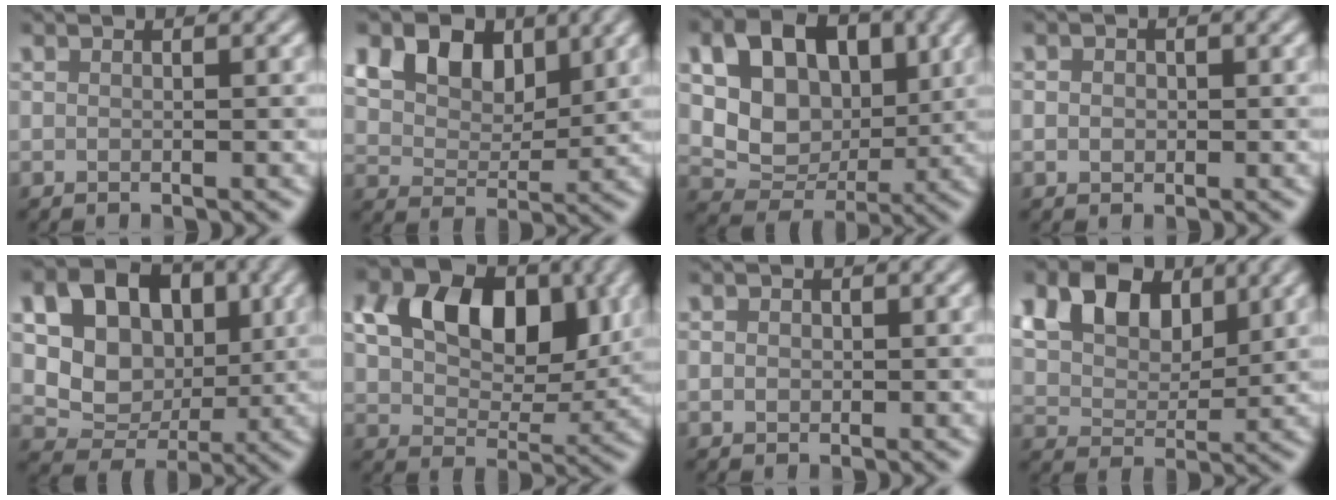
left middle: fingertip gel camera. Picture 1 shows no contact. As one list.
[{"total": 8.5, "force": [4.3, 5.7, 4.5], "torque": [-0.093, 0.015, 0.070]}, {"total": 8.9, "force": [2.0, 6.6, 5.6], "torque": [-0.097, -0.011, 0.030]}, {"total": 1.4, "force": [0.2, 1.3, 0.5], "torque": [-0.003, 0.011, -0.007]}, {"total": 10.5, "force": [2.3, 8.4, 5.9], "torque": [-0.090, 0.013, 0.029]}, {"total": 9.6, "force": [3.3, 6.3, 6.4], "torque": [-0.110, 0.001, 0.049]}, {"total": 1.0, "force": [0.1, 0.9, 0.3], "torque": [-0.002, 0.003, -0.003]}, {"total": 8.8, "force": [4.3, 5.6, 5.2], "torque": [-0.109, 0.022, 0.059]}]